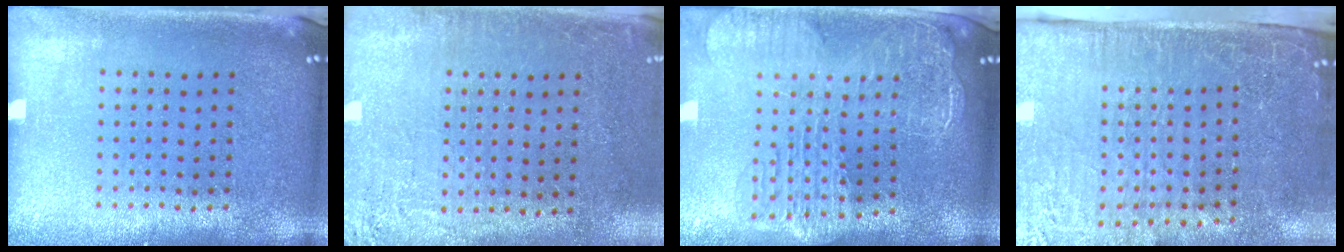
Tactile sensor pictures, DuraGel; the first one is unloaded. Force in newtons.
{"total": 2.7, "press": 2.3, "slide": 1.3}
{"total": 2.9, "press": 2.4, "slide": 1.7}
{"total": 5.0, "press": 4.1, "slide": 2.8}